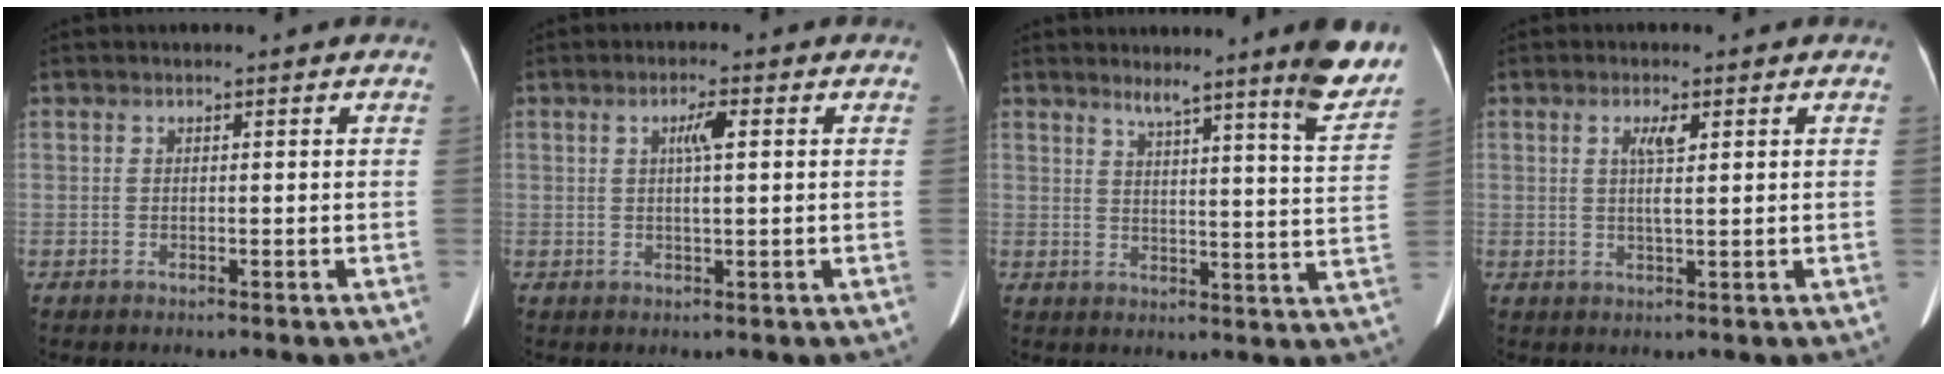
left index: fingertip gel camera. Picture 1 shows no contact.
{"total": 2.9, "force": [0.7, 0.4, 2.7], "torque": [-0.049, 0.008, 0.011]}
{"total": 11.2, "force": [9.3, -1.1, 6.1], "torque": [-0.070, -0.029, 0.105]}
{"total": 2.7, "force": [0.9, 0.2, 2.6], "torque": [-0.049, 0.002, 0.015]}